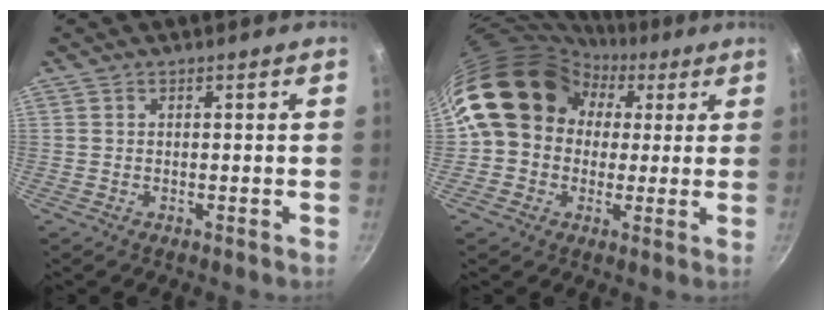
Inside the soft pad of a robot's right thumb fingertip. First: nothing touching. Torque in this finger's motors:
{"motor_torque": [2.44, 2.56, 1.38, -0.88, 0.68]}